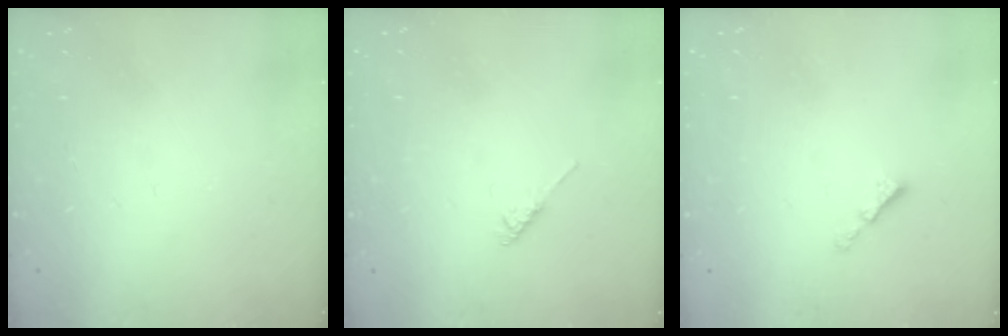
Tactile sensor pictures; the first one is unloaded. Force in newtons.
{"total": 2.2, "press": 2.2, "slide": 0.5}
{"total": 2.1, "press": 2.1, "slide": 0.4}